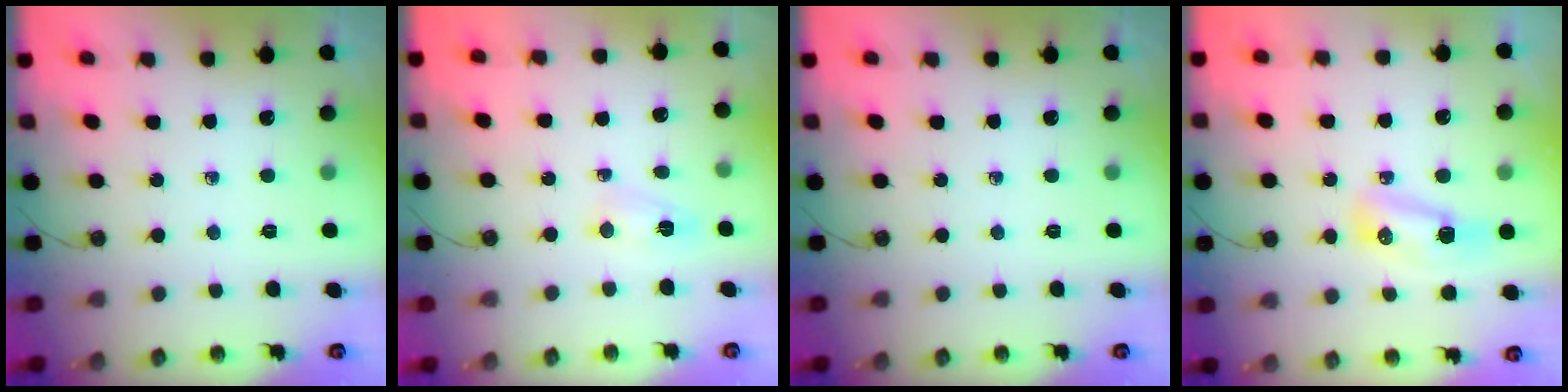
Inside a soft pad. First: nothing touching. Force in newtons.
{"total": 4.0, "press": 3.8, "slide": 1.3}
{"total": 0.0}
{"total": 7.8, "press": 7.7, "slide": 1.1}